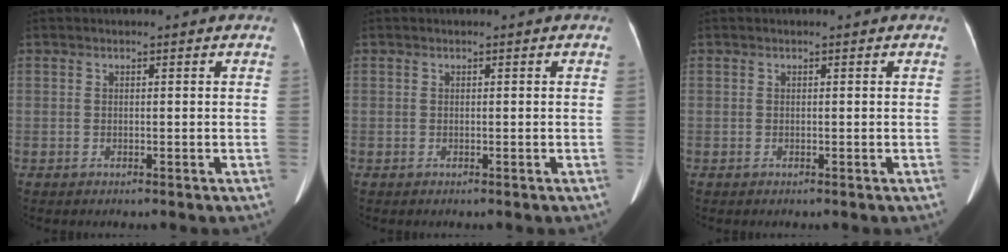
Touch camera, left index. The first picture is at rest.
{"total": 0.0}
{"total": 0.0}